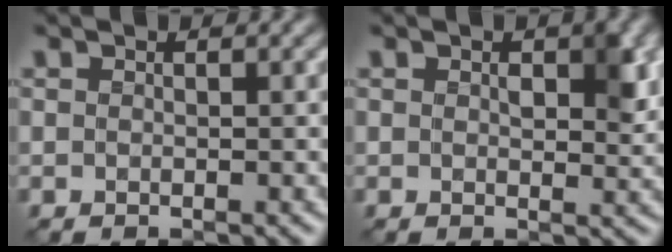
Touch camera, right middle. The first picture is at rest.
{"total": 2.9, "force": [0.7, 1.4, 2.4], "torque": [-0.031, -0.003, 0.014]}